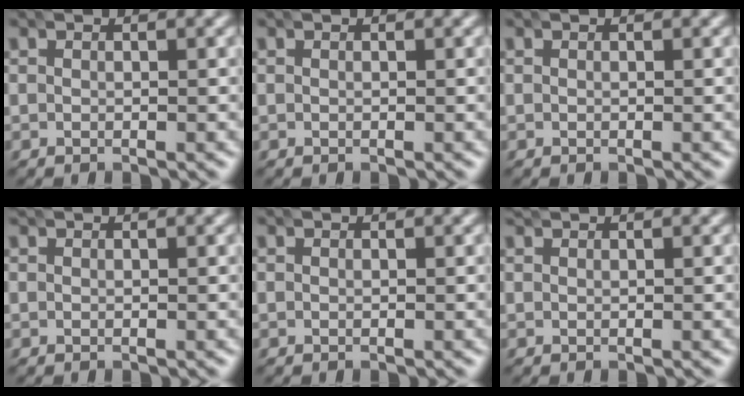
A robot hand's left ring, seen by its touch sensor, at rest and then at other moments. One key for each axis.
{"total": 0.0}
{"total": 0.0}
{"total": 0.0}
{"total": 0.0}
{"total": 0.5, "fx": 0.5, "fy": 0.0, "fz": 0.1, "tx": -0.002, "ty": 0.000, "tz": 0.009}